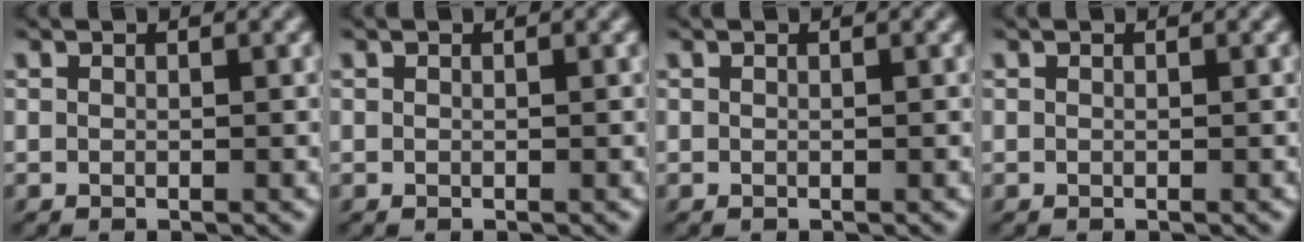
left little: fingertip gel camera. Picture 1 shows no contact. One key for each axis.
{"total": 0.0}
{"total": 0.0}
{"total": 0.0}